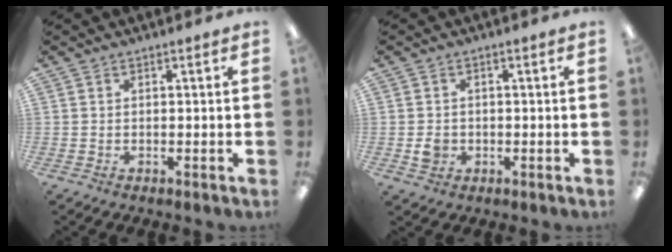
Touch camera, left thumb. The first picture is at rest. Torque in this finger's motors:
{"motor_torque": [-0.21, 0.29, 0.21, -0.01, -0.02]}